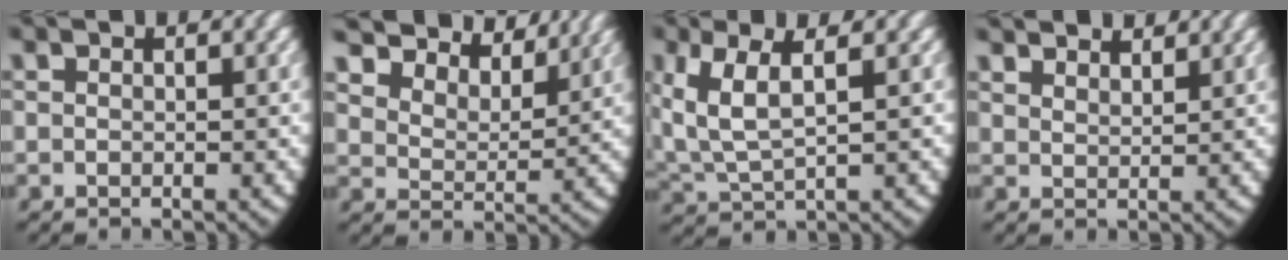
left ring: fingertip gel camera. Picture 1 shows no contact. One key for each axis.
{"total": 8.7, "fx": 6.1, "fy": 4.8, "fz": 4.0, "tx": -0.085, "ty": 0.008, "tz": 0.090}
{"total": 5.6, "fx": 1.2, "fy": 3.7, "fz": 4.0, "tx": -0.106, "ty": -0.015, "tz": 0.033}
{"total": 2.9, "fx": 2.9, "fy": -0.1, "fz": 0.4, "tx": -0.007, "ty": -0.004, "tz": 0.056}